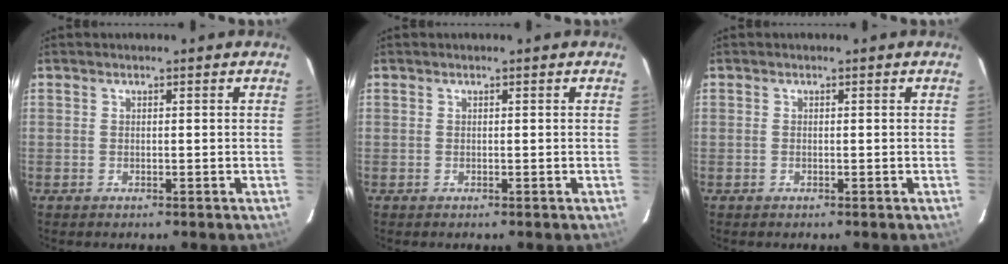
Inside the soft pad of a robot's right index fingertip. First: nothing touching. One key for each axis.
{"total": 0.0}
{"total": 0.0}